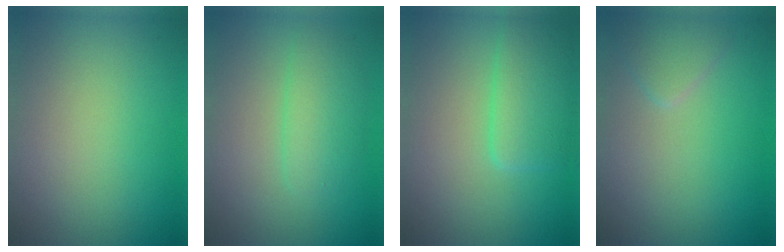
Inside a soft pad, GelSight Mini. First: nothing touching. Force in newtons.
{"total": 2.8, "press": 2.8, "slide": 0.1}
{"total": 3.8, "press": 3.8, "slide": 0.1}
{"total": 1.6, "press": 1.6, "slide": 0.1}